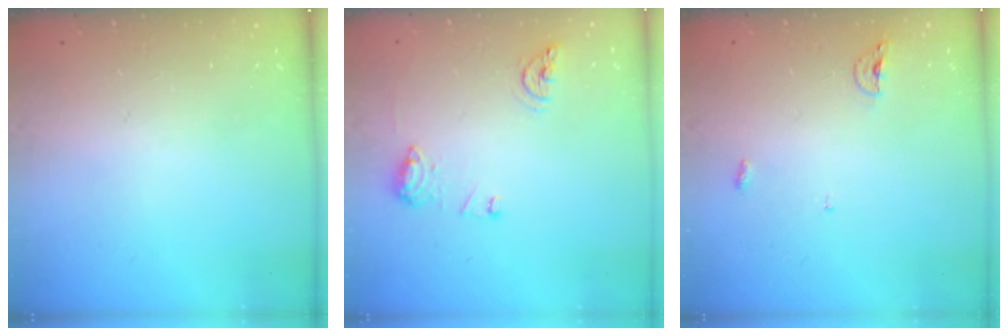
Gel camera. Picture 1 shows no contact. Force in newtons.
{"total": 10.4, "press": 10.4, "slide": 1.0}
{"total": 3.9, "press": 3.8, "slide": 0.8}